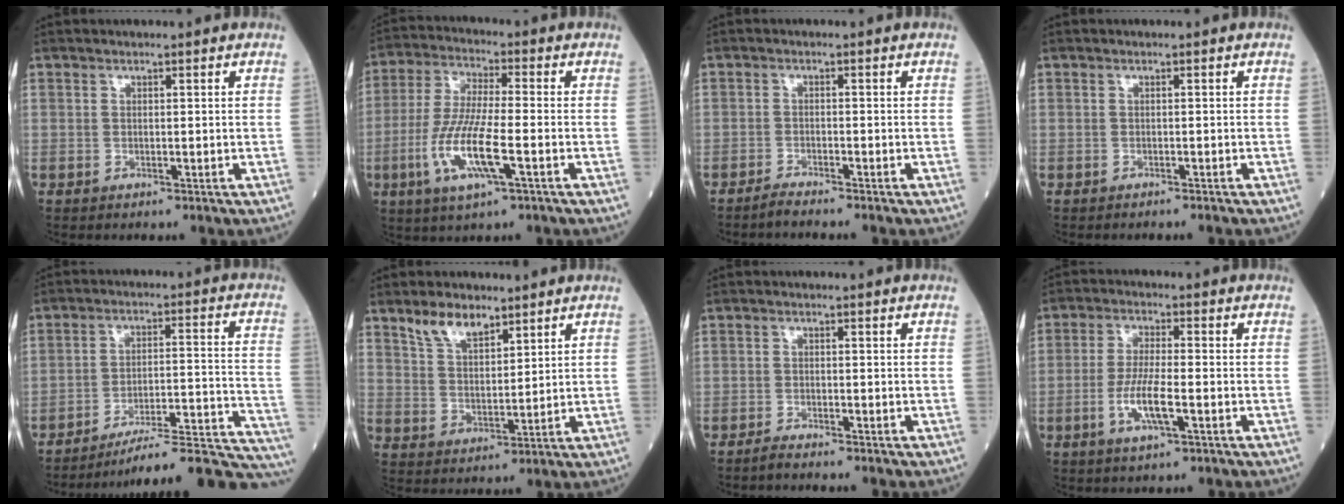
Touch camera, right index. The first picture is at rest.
{"total": 11.3, "force": [-3.7, 1.4, 10.6], "torque": [-0.223, -0.013, -0.070]}
{"total": 2.2, "force": [-2.1, -0.4, 0.7], "torque": [-0.020, -0.005, -0.035]}
{"total": 2.0, "force": [-1.9, -0.1, 0.8], "torque": [-0.014, -0.001, -0.020]}
{"total": 23.3, "force": [-21.7, 0.4, 8.6], "torque": [-0.042, 0.017, -0.292]}
{"total": 6.2, "force": [4.6, 2.4, 3.4], "torque": [-0.069, 0.004, 0.095]}
{"total": 1.9, "force": [-1.8, -0.2, 0.6], "torque": [-0.018, -0.002, -0.028]}
{"total": 5.2, "force": [-1.8, 0.7, 4.9], "torque": [-0.101, -0.005, -0.032]}